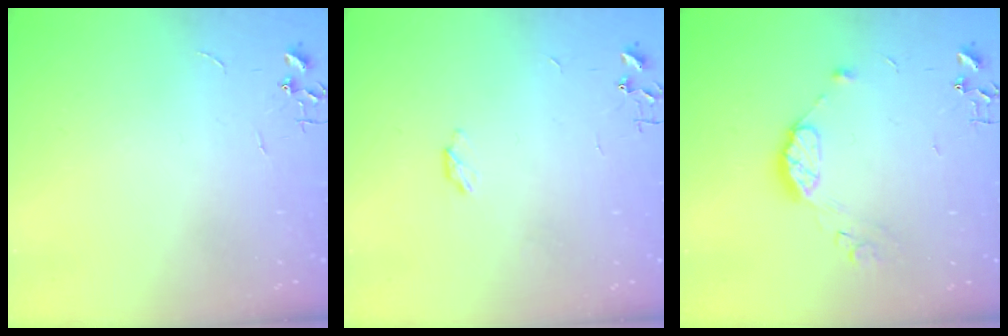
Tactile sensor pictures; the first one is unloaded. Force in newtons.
{"total": 2.8, "press": 2.7, "slide": 0.5}
{"total": 9.2, "press": 9.2, "slide": 0.7}